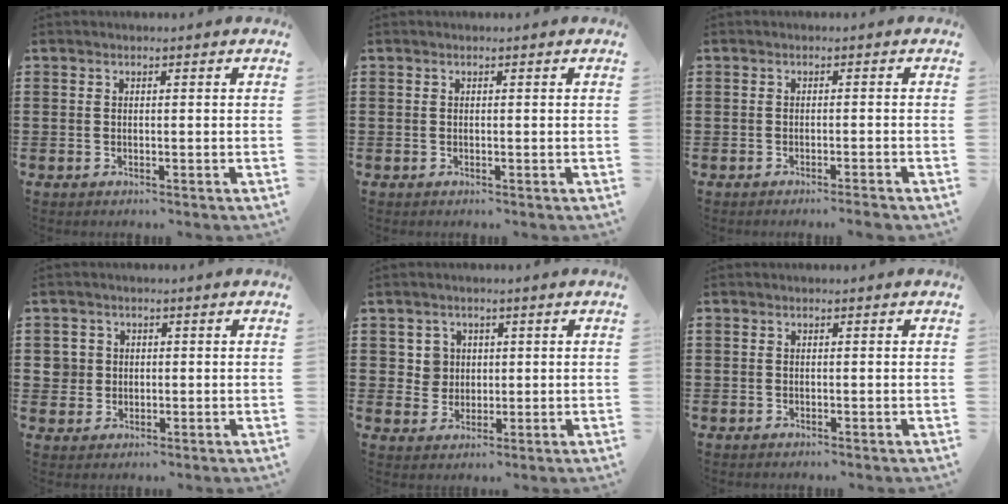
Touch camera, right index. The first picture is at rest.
{"total": 0.0}
{"total": 1.3, "force": [-1.1, -0.3, 0.6], "torque": [-0.010, 0.000, -0.022]}
{"total": 2.8, "force": [0.3, 2.8, 0.5], "torque": [-0.024, 0.010, 0.003]}
{"total": 3.7, "force": [0.9, 3.5, 0.7], "torque": [-0.031, 0.012, 0.015]}
{"total": 0.0}